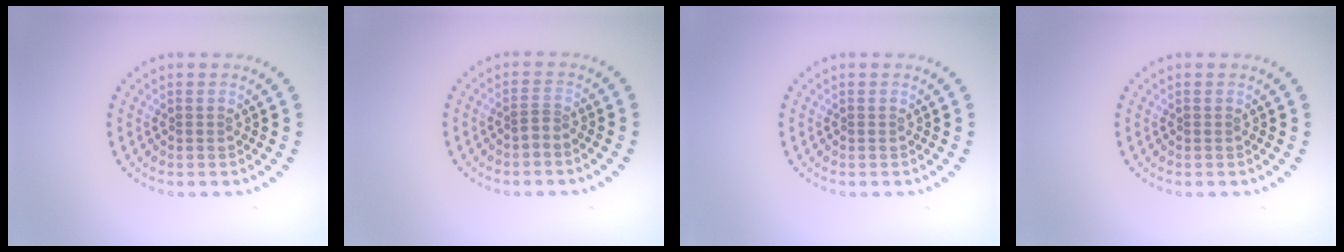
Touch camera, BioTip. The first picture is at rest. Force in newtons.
{"total": 0.8, "press": 0.5, "slide": 0.7}
{"total": 0.0}
{"total": 0.0}